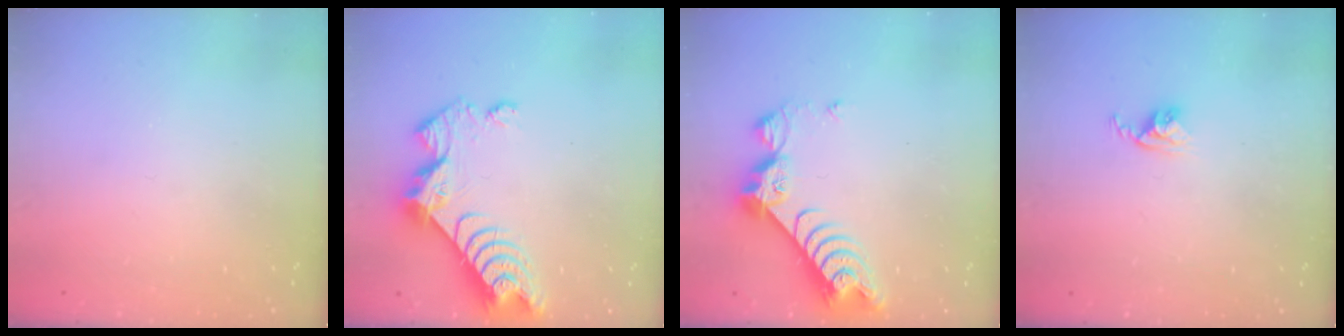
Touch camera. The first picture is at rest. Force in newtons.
{"total": 9.0, "press": 9.0, "slide": 0.8}
{"total": 9.7, "press": 9.7, "slide": 0.8}
{"total": 3.9, "press": 3.9, "slide": 0.2}